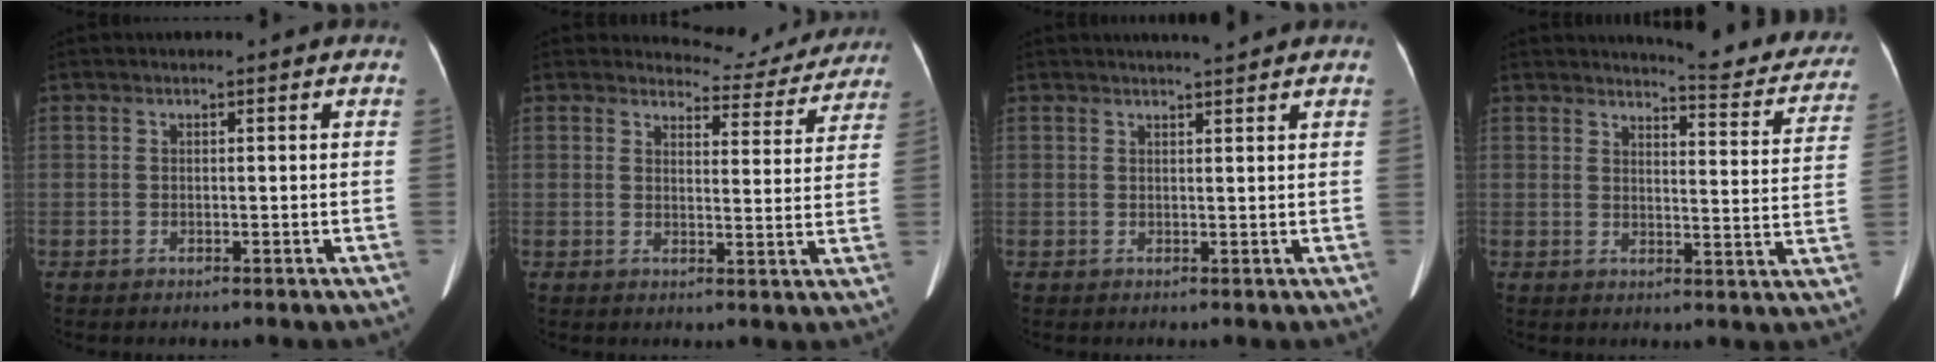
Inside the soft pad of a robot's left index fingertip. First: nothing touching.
{"total": 8.5, "force": [8.2, 2.1, -0.4], "torque": [0.014, -0.017, 0.089]}
{"total": 3.1, "force": [2.8, -0.3, 1.2], "torque": [-0.017, 0.004, 0.040]}
{"total": 12.6, "force": [12.0, 1.7, 3.5], "torque": [-0.026, -0.047, 0.122]}